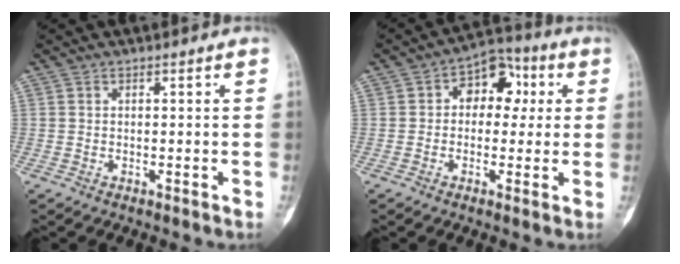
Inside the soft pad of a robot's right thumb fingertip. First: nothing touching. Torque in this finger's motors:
{"motor_torque": [-0.23, 1.43, 0.43, 0.09, 0.02]}